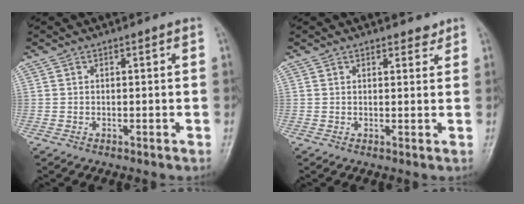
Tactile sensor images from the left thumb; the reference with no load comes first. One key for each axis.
{"total": 1.9, "fx": 1.6, "fy": 0.9, "fz": 0.5, "tx": 0.008, "ty": -0.010, "tz": 0.017}